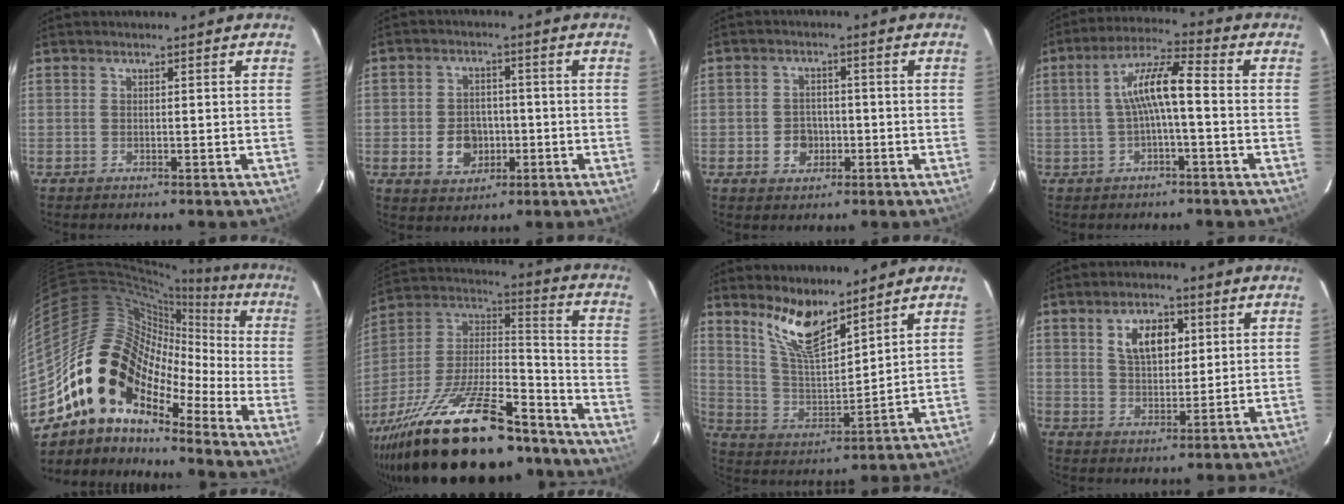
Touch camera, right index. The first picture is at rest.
{"total": 7.1, "force": [-2.0, 5.7, 3.8], "torque": [-0.082, 0.010, -0.023]}
{"total": 4.5, "force": [-1.5, 3.9, 1.8], "torque": [-0.041, 0.010, -0.014]}
{"total": 8.0, "force": [-0.8, 1.3, 7.8], "torque": [-0.158, 0.020, -0.013]}
{"total": 15.9, "force": [-9.6, 9.9, 7.8], "torque": [-0.137, 0.024, -0.194]}
{"total": 32.8, "force": [-23.6, 11.0, 20.0], "torque": [-0.371, -0.014, -0.364]}
{"total": 10.8, "force": [8.2, 2.9, 6.4], "torque": [-0.125, -0.004, 0.166]}
{"total": 8.0, "force": [3.0, 4.5, 5.9], "torque": [-0.104, 0.015, 0.056]}